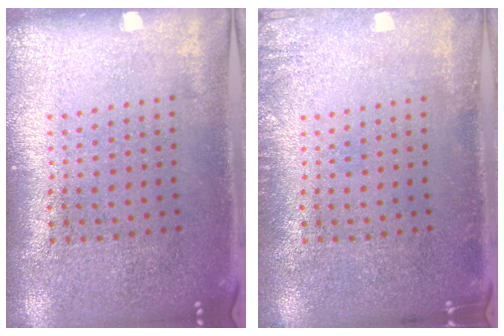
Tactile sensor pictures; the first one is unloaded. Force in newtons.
{"total": 1.4, "press": 1.3, "slide": 0.2}